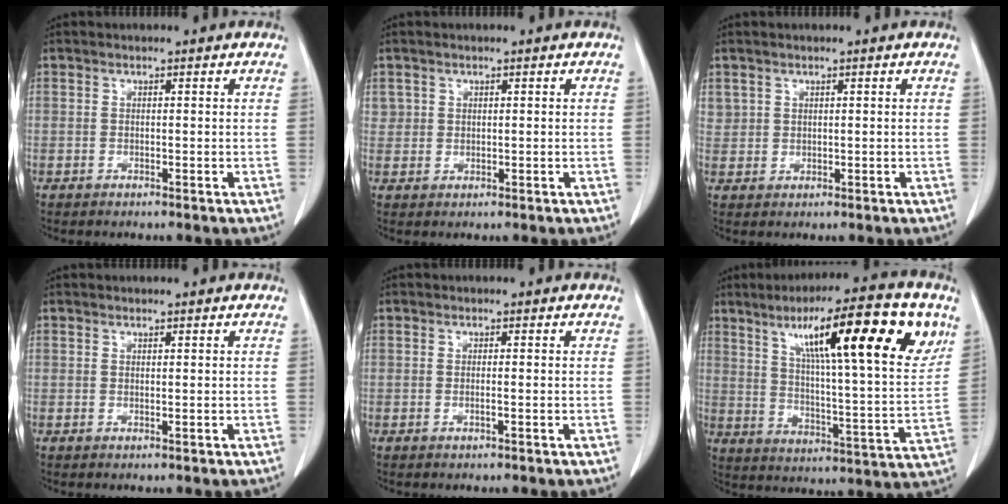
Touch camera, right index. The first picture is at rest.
{"total": 1.8, "force": [0.8, 1.6, 0.1], "torque": [0.012, 0.002, 0.010]}
{"total": 2.1, "force": [1.2, 1.7, 0.3], "torque": [0.002, 0.004, 0.024]}
{"total": 0.0}
{"total": 0.9, "force": [-0.3, 0.0, 0.9], "torque": [-0.019, -0.001, -0.003]}
{"total": 22.8, "force": [10.9, 2.9, 19.8], "torque": [-0.300, 0.023, 0.165]}